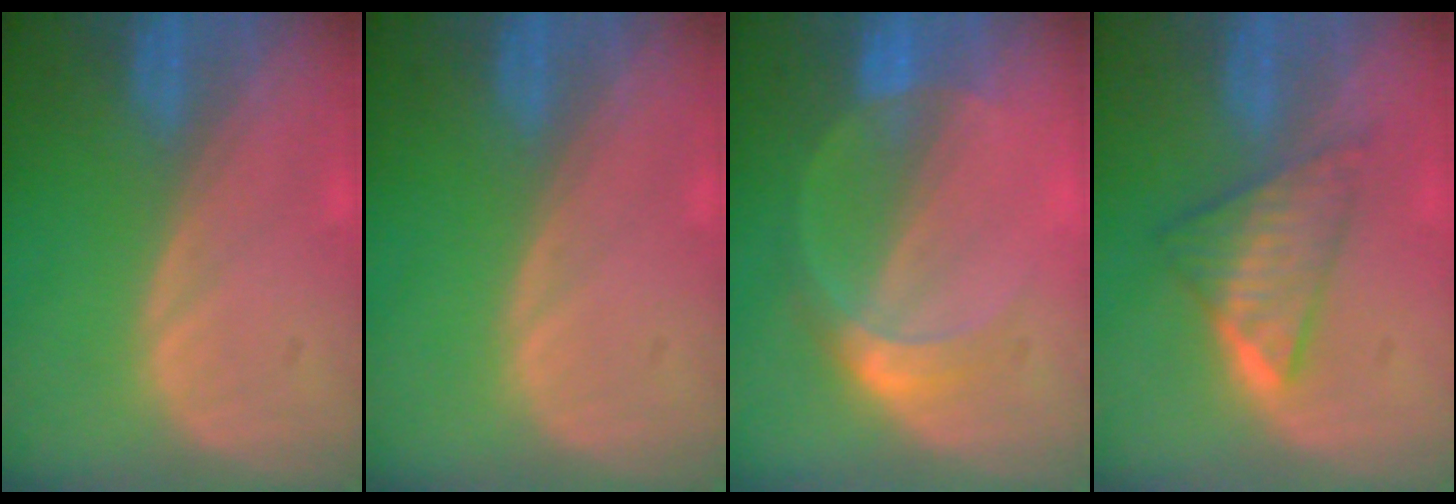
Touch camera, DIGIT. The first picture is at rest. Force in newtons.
{"total": 0.0}
{"total": 5.2, "press": 4.8, "slide": 1.9}
{"total": 5.8, "press": 5.8, "slide": 0.7}